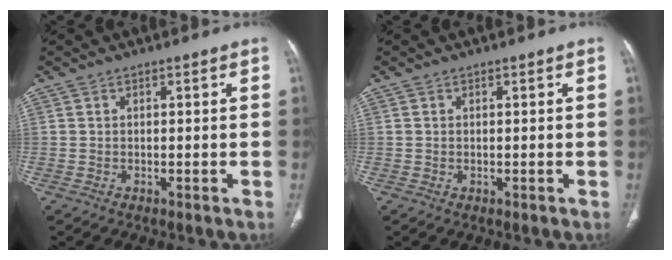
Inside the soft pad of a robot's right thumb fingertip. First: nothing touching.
{"total": 0.0}